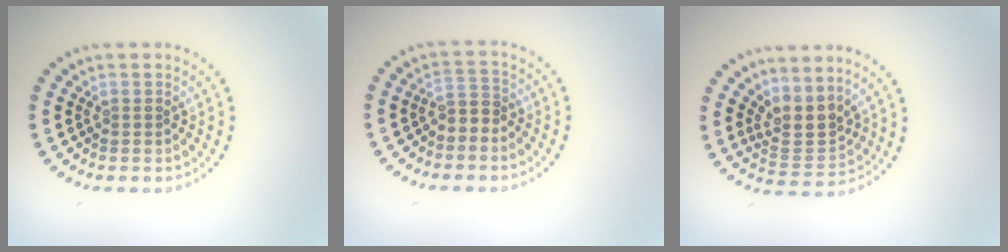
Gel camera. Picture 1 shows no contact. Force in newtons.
{"total": 1.7, "press": 1.4, "slide": 0.9}
{"total": 3.0, "press": 2.3, "slide": 1.9}